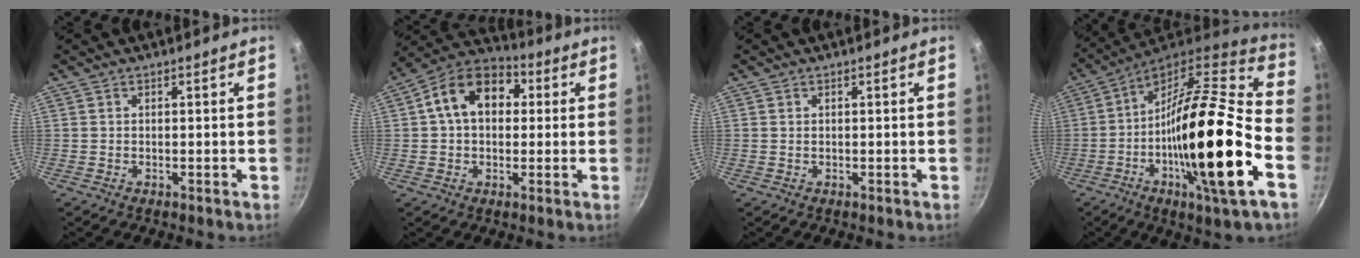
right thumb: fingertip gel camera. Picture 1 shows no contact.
{"total": 13.9, "force": [2.5, 9.8, 9.4], "torque": [-0.120, 0.029, 0.020]}
{"total": 0.0}
{"total": 27.1, "force": [-7.5, 5.6, 25.4], "torque": [-0.396, 0.010, -0.142]}